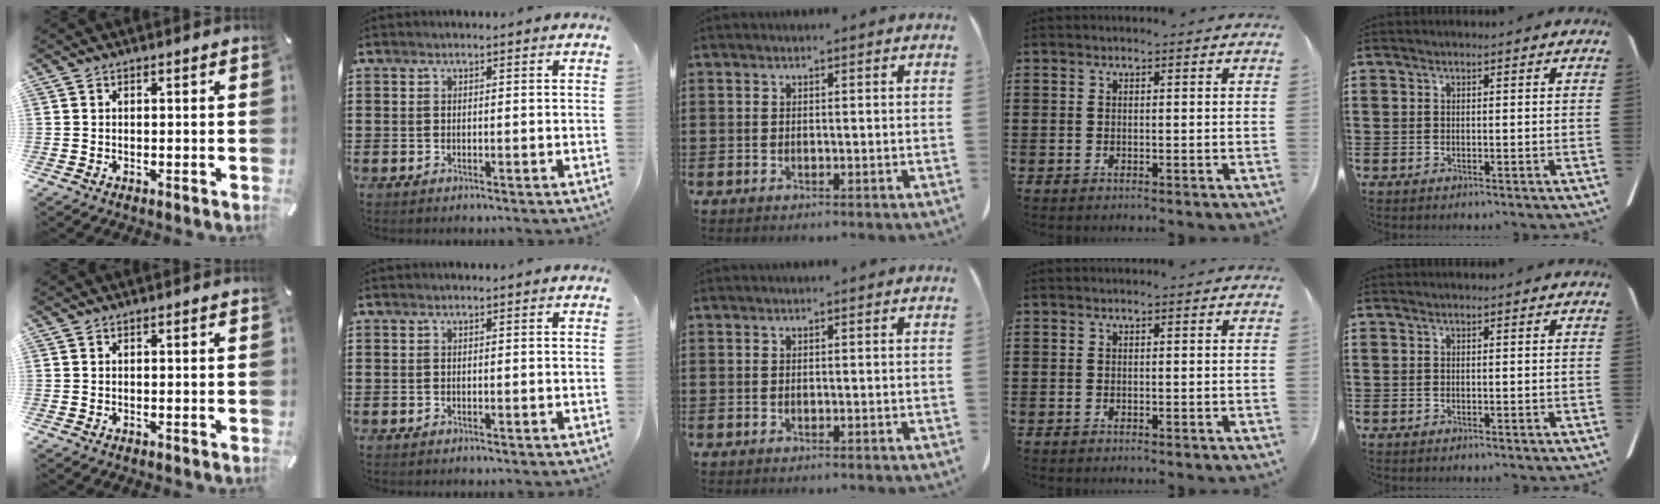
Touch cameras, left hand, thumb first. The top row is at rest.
{}